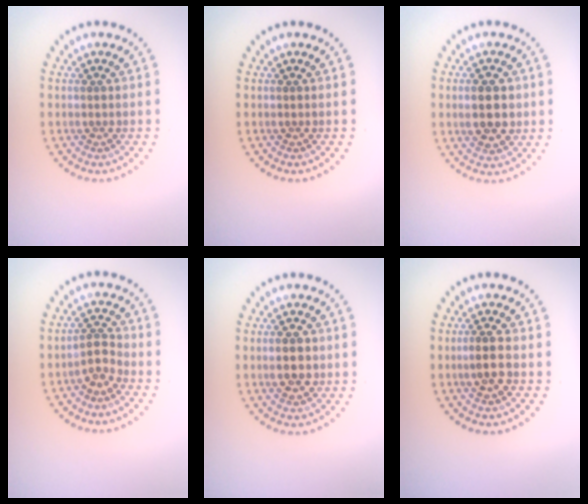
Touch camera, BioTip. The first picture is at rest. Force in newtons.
{"total": 0.0}
{"total": 3.5, "press": 3.5, "slide": 0.2}
{"total": 1.7, "press": 1.5, "slide": 0.9}
{"total": 2.8, "press": 2.8, "slide": 0.1}
{"total": 2.4, "press": 2.3, "slide": 0.6}